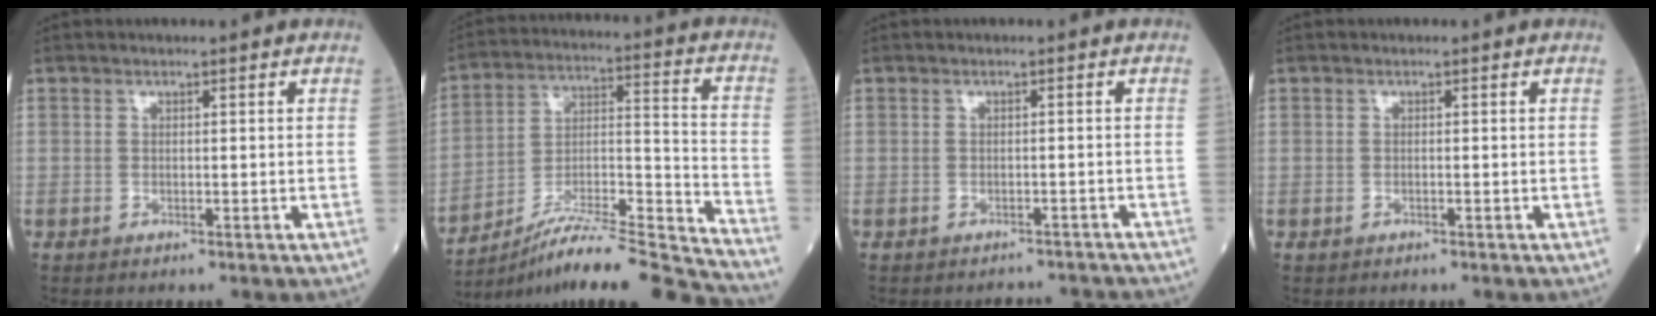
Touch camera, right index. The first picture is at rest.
{"total": 20.7, "force": [-18.9, -1.3, 8.3], "torque": [-0.127, 0.007, -0.312]}
{"total": 3.6, "force": [-3.5, 0.6, -0.2], "torque": [0.009, 0.001, -0.036]}
{"total": 6.2, "force": [-2.7, 4.8, 2.8], "torque": [-0.054, 0.000, -0.028]}